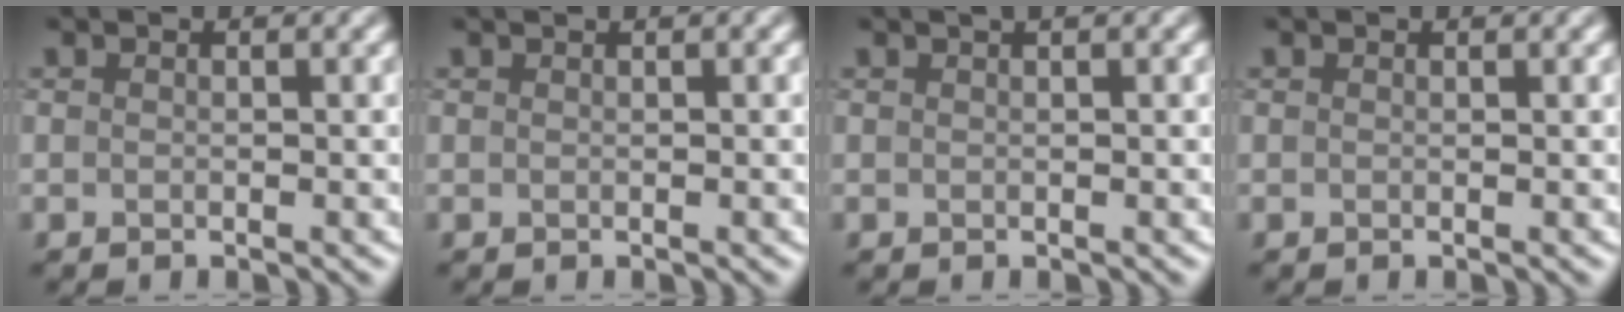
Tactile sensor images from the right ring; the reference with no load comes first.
{"total": 0.7, "force": [0.5, 0.2, 0.5], "torque": [-0.009, 0.002, 0.004]}
{"total": 1.1, "force": [0.7, 0.3, 0.8], "torque": [-0.008, 0.003, 0.005]}
{"total": 0.0}